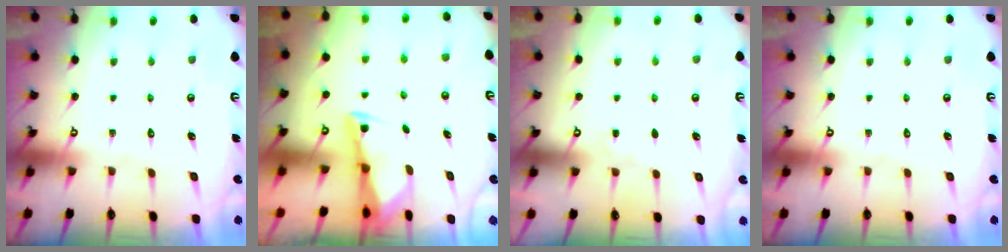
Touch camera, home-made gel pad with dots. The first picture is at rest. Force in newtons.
{"total": 3.3, "press": 3.3, "slide": 0.4}
{"total": 3.2, "press": 3.2, "slide": 0.5}
{"total": 0.0}